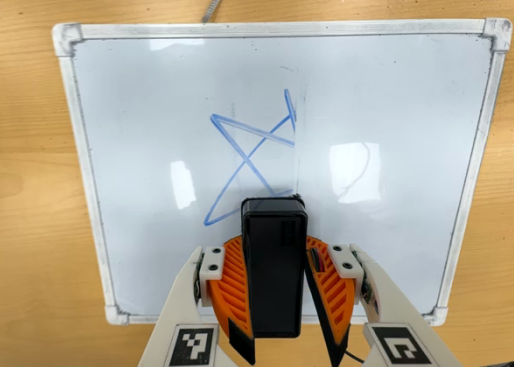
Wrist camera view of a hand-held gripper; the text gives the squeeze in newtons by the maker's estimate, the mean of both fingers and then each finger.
{"total": 8.8, "left": 8.1, "right": 9.4}